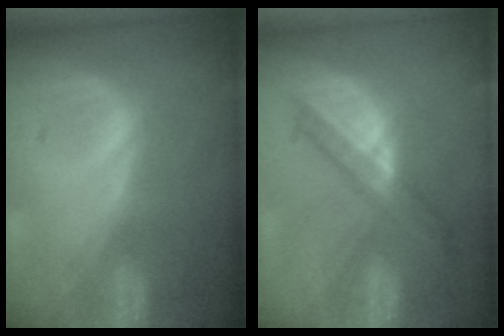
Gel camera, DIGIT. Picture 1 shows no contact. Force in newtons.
{"total": 5.8, "press": 5.3, "slide": 2.4}